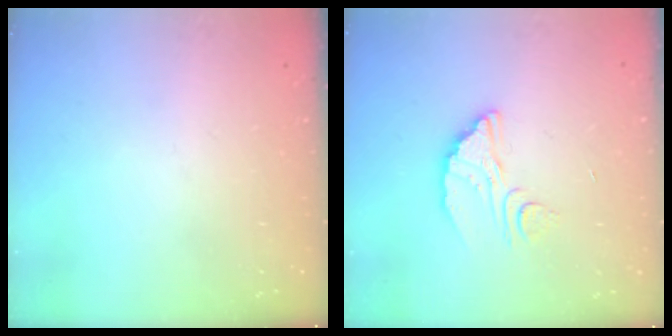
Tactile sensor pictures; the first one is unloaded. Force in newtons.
{"total": 6.0, "press": 6.0, "slide": 0.6}